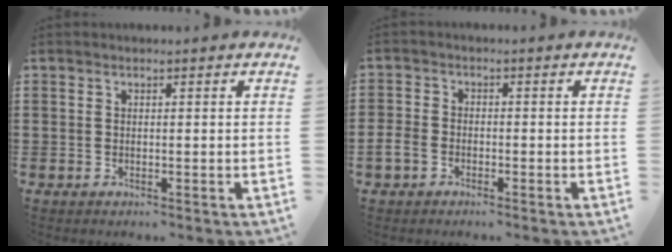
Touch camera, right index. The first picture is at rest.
{"total": 2.7, "force": [-1.6, 1.7, 1.3], "torque": [-0.048, -0.005, -0.037]}